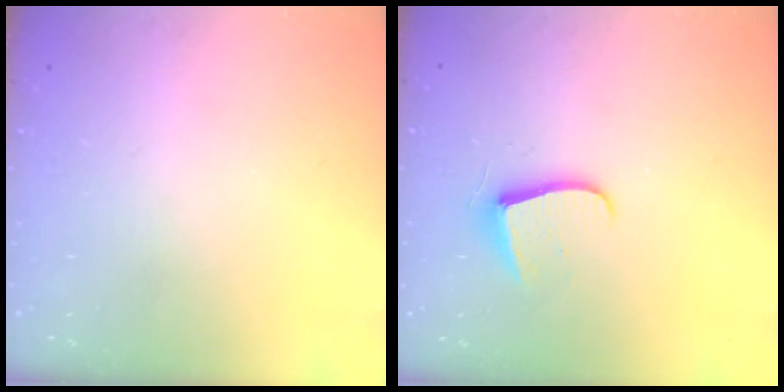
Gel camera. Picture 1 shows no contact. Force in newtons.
{"total": 7.2, "press": 7.2, "slide": 0.5}